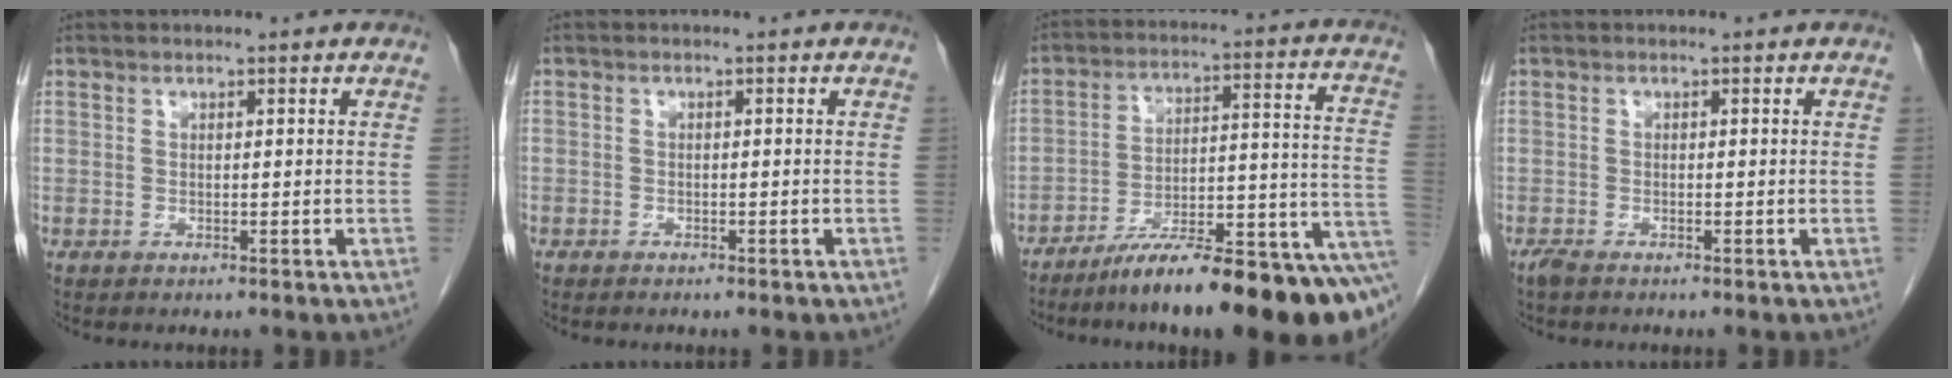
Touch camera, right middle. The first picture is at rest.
{"total": 1.0, "force": [-0.8, 0.5, 0.2], "torque": [-0.011, 0.001, -0.013]}
{"total": 20.5, "force": [-13.9, 2.0, 15.0], "torque": [-0.142, 0.030, -0.220]}
{"total": 1.2, "force": [-1.0, 0.2, 0.7], "torque": [-0.022, -0.005, -0.020]}